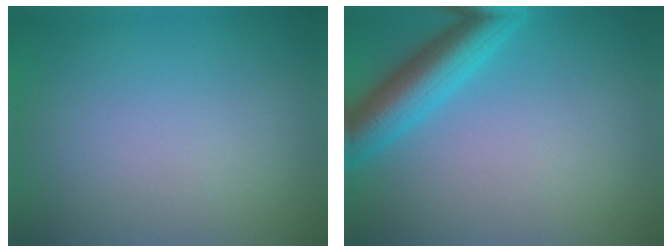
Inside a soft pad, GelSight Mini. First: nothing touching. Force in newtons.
{"total": 5.5, "press": 5.5, "slide": 0.3}